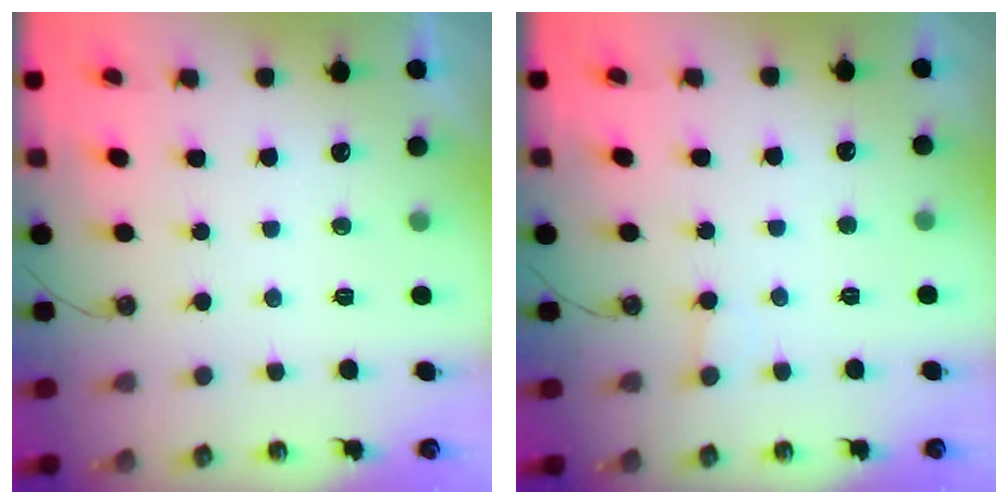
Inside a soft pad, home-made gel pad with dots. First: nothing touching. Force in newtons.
{"total": 2.0, "press": 2.0, "slide": 0.1}